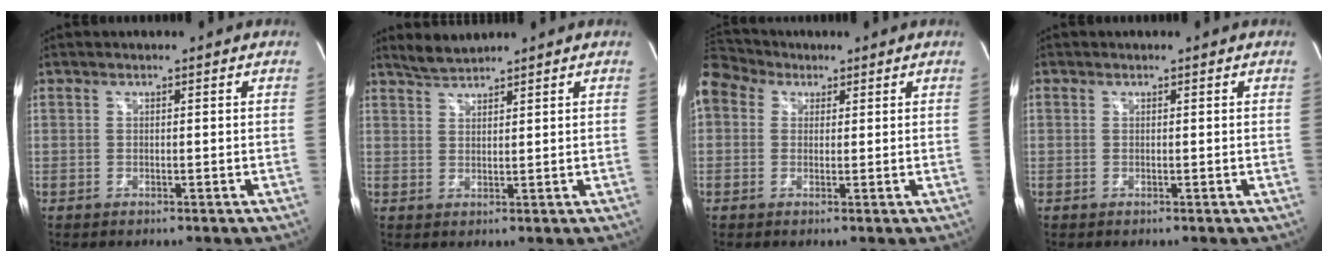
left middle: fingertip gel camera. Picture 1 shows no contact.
{"total": 2.7, "force": [2.7, -0.2, 0.1], "torque": [-0.011, 0.004, 0.057]}
{"total": 9.2, "force": [5.2, 6.7, 3.7], "torque": [-0.095, 0.059, 0.100]}
{"total": 0.0}